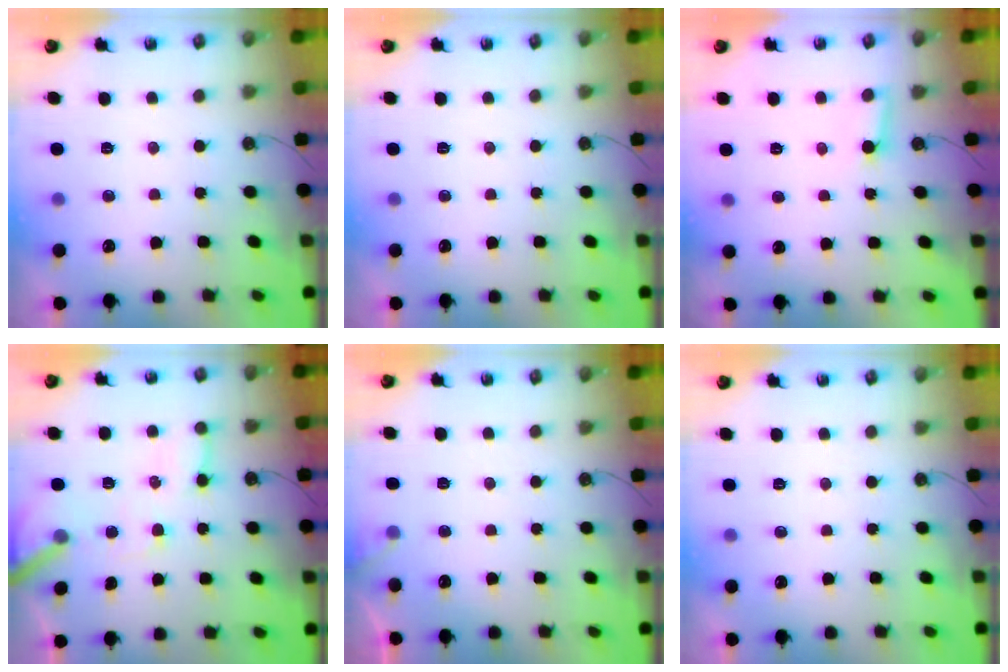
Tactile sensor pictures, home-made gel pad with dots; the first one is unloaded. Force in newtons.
{"total": 0.0}
{"total": 3.2, "press": 3.2, "slide": 0.1}
{"total": 12.7, "press": 12.6, "slide": 1.7}
{"total": 4.0, "press": 4.0, "slide": 0.3}
{"total": 0.0}